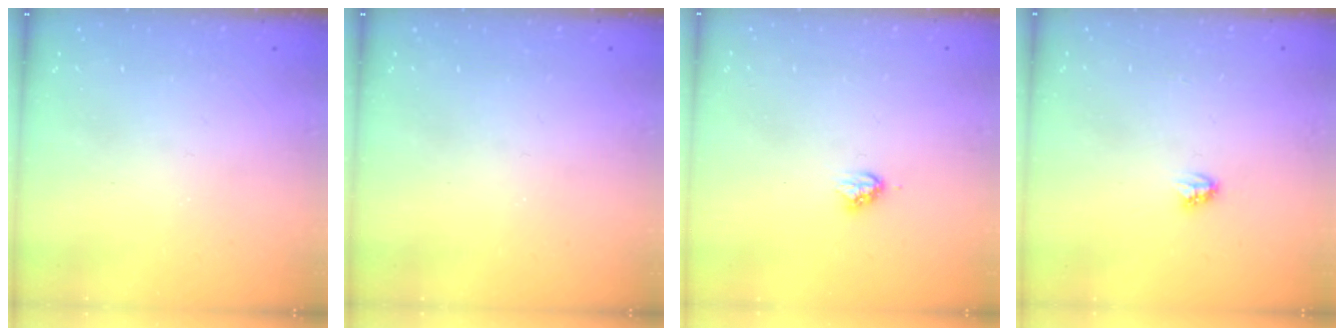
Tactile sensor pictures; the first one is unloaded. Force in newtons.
{"total": 0.0}
{"total": 3.8, "press": 3.8, "slide": 0.4}
{"total": 2.7, "press": 2.7, "slide": 0.3}